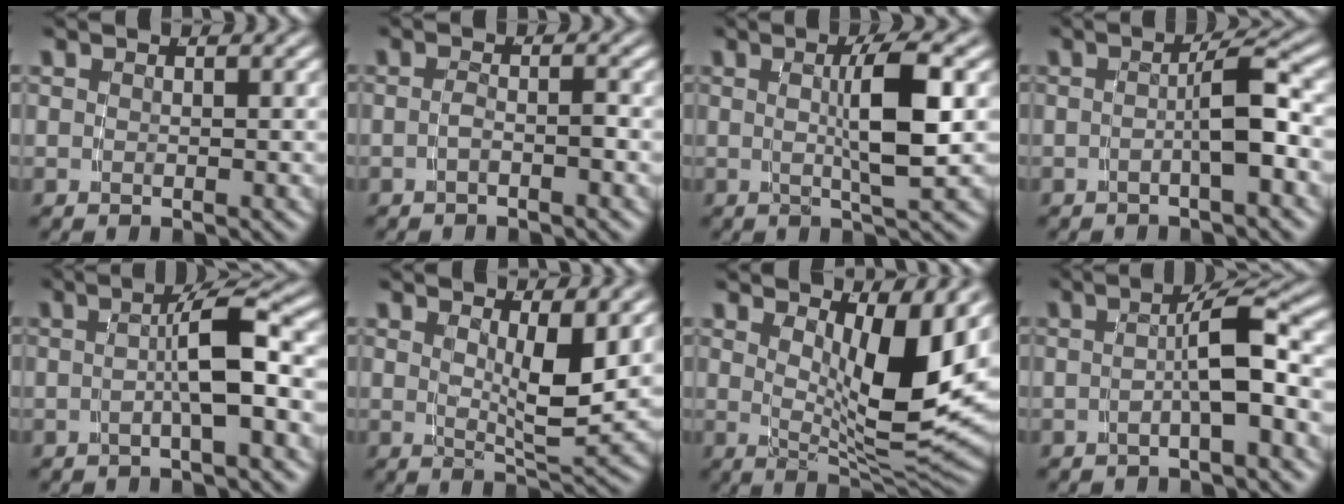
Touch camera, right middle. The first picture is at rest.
{"total": 1.4, "force": [-1.1, -0.3, 0.8], "torque": [-0.016, -0.003, -0.020]}
{"total": 4.6, "force": [0.4, 0.1, 4.6], "torque": [-0.073, 0.000, 0.009]}
{"total": 3.0, "force": [-1.0, -0.3, 2.8], "torque": [-0.036, 0.002, -0.015]}
{"total": 3.9, "force": [-0.8, -0.1, 3.9], "torque": [-0.053, 0.010, -0.014]}
{"total": 3.6, "force": [1.4, 0.1, 3.4], "torque": [-0.056, -0.021, 0.030]}
{"total": 8.7, "force": [2.4, 2.3, 8.0], "torque": [-0.117, -0.016, 0.044]}
{"total": 3.5, "force": [-1.2, -0.1, 3.3], "torque": [-0.043, 0.006, -0.018]}